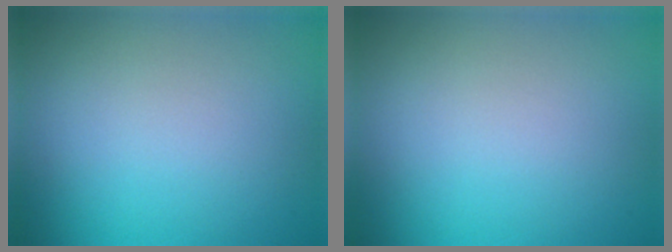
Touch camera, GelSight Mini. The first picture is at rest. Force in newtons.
{"total": 0.0}